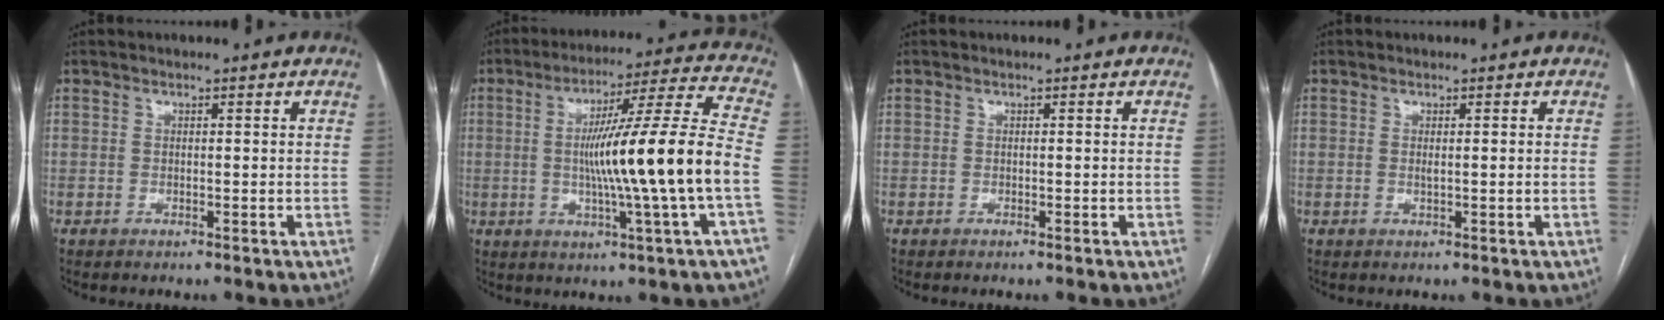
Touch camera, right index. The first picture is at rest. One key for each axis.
{"total": 17.8, "fx": -2.2, "fy": -1.9, "fz": 17.5, "tx": -0.281, "ty": -0.001, "tz": -0.042}
{"total": 0.0}
{"total": 0.9, "fx": 0.0, "fy": 0.0, "fz": 0.9, "tx": -0.022, "ty": -0.004, "tz": 0.002}